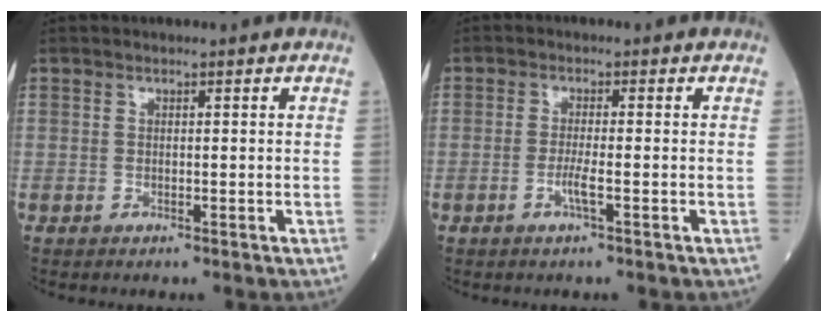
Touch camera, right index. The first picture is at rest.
{"total": 2.6, "force": [-1.0, -0.6, 2.3], "torque": [-0.050, -0.004, -0.022]}